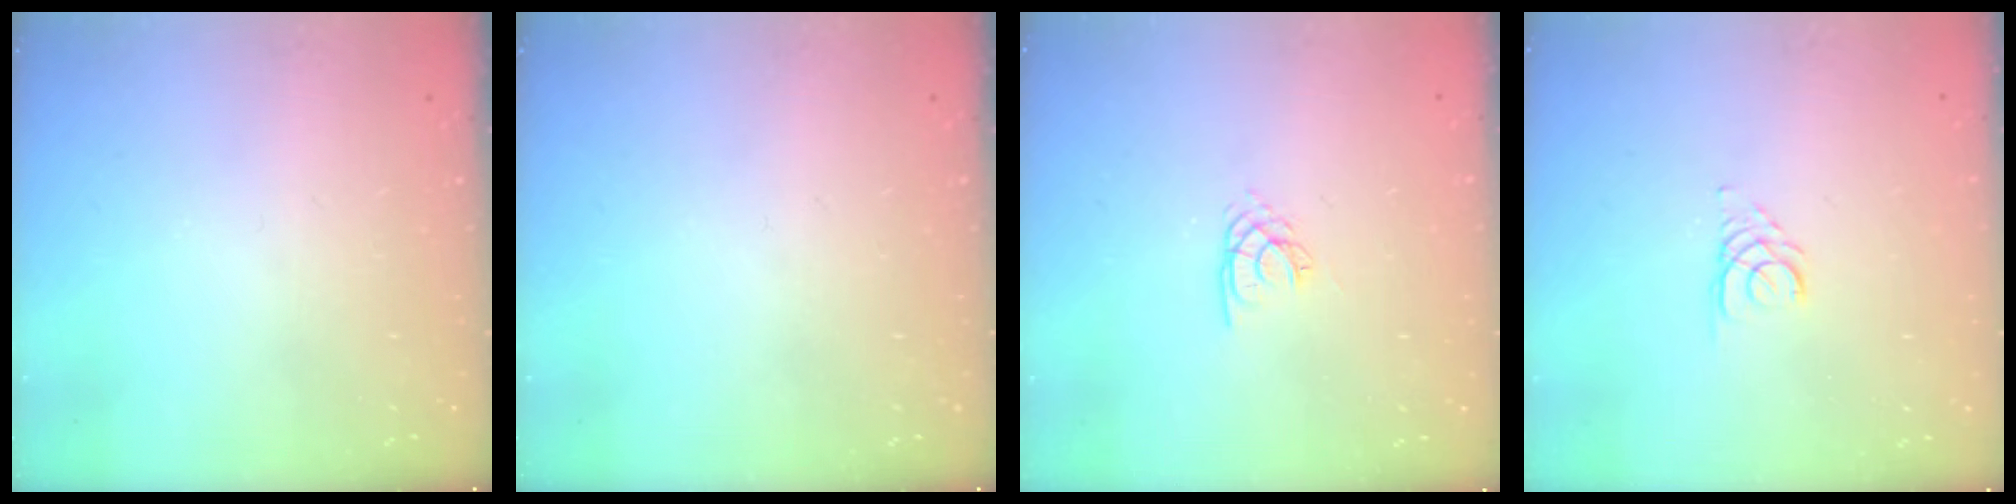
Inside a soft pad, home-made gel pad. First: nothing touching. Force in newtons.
{"total": 0.0}
{"total": 1.8, "press": 1.8, "slide": 0.2}
{"total": 2.6, "press": 2.6, "slide": 0.2}